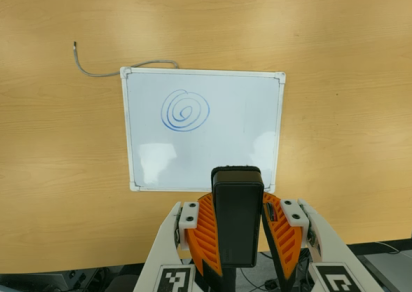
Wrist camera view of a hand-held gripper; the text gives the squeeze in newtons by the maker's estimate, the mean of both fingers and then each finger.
{"total": 9.7, "left": 7.8, "right": 11.5}